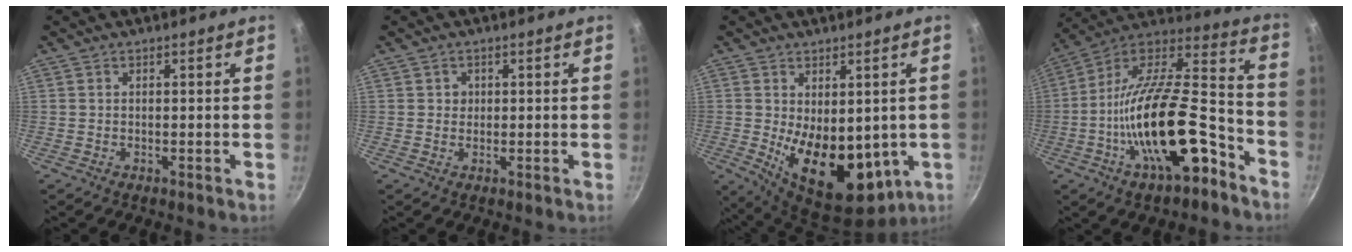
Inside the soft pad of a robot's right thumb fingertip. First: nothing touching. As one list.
[{"total": 1.5, "force": [0.3, 1.4, 0.3], "torque": [0.006, 0.001, 0.002]}, {"total": 16.1, "force": [-1.2, 9.4, 13.0], "torque": [-0.174, -0.036, 0.009]}, {"total": 26.0, "force": [-10.4, 10.4, 21.4], "torque": [-0.337, 0.059, -0.181]}]